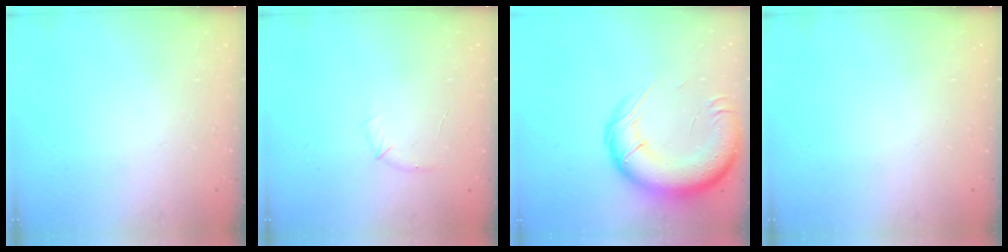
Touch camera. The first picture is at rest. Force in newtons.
{"total": 5.5, "press": 5.3, "slide": 1.5}
{"total": 22.3, "press": 21.7, "slide": 5.0}
{"total": 0.0}